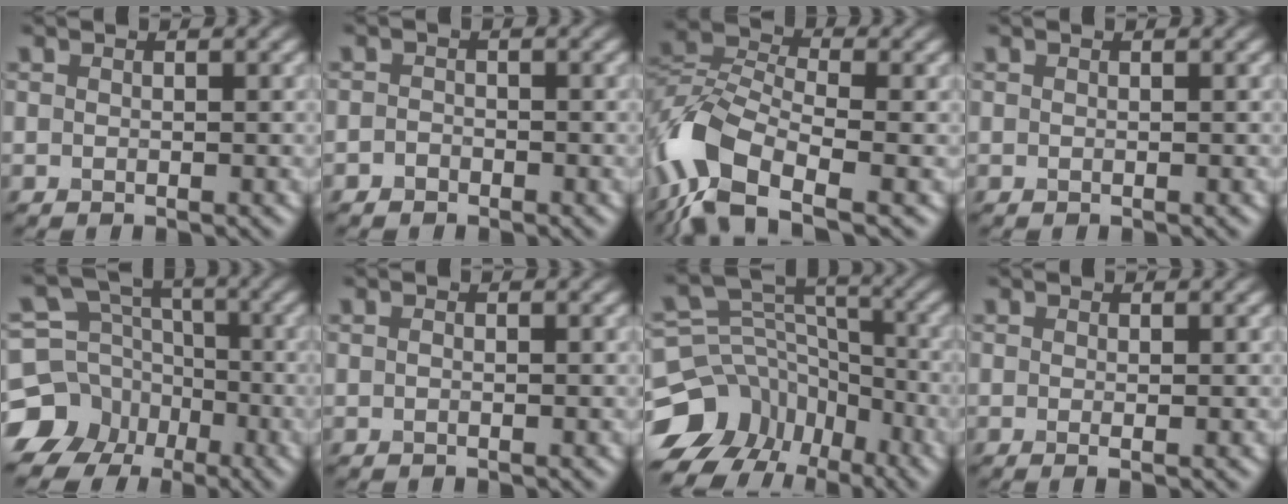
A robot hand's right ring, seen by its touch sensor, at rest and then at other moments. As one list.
[{"total": 1.1, "force": [-0.8, 0.7, 0.2], "torque": [0.000, 0.003, -0.015]}, {"total": 10.0, "force": [-5.2, 5.0, 6.9], "torque": [-0.142, 0.001, -0.114]}, {"total": 0.0}, {"total": 9.2, "force": [-4.7, 7.5, 2.2], "torque": [-0.051, -0.008, -0.101]}, {"total": 0.0}, {"total": 12.1, "force": [-7.7, 8.7, 3.2], "torque": [-0.080, 0.019, -0.124]}, {"total": 0.7, "force": [-0.1, 0.1, 0.7], "torque": [-0.014, -0.005, -0.002]}]